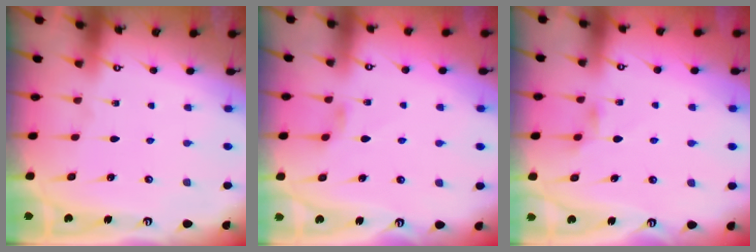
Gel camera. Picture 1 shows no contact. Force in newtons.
{"total": 2.5, "press": 2.4, "slide": 0.4}
{"total": 2.2, "press": 2.1, "slide": 0.4}